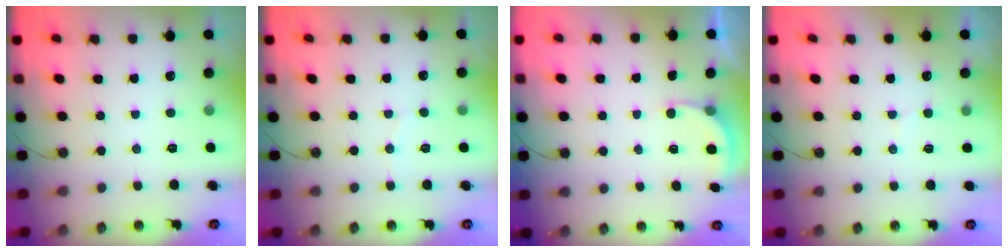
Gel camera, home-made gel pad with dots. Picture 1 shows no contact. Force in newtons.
{"total": 2.7, "press": 2.7, "slide": 0.3}
{"total": 2.6, "press": 2.6, "slide": 0.2}
{"total": 3.9, "press": 3.5, "slide": 1.7}